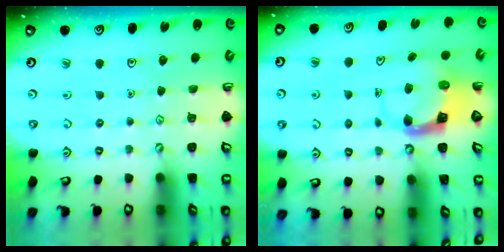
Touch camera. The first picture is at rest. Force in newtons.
{"total": 3.7, "press": 3.7, "slide": 0.6}